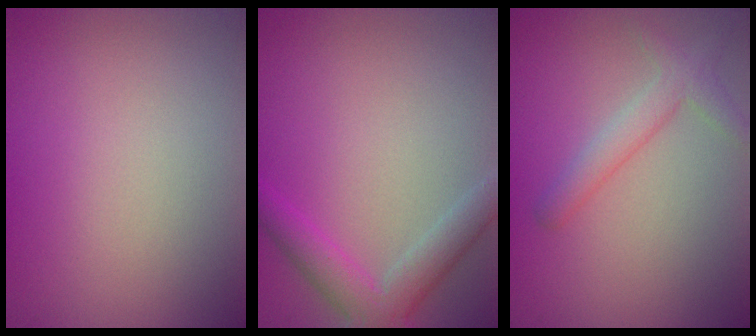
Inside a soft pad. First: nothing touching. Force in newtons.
{"total": 3.8, "press": 3.8, "slide": 0.2}
{"total": 2.5, "press": 2.5, "slide": 0.1}